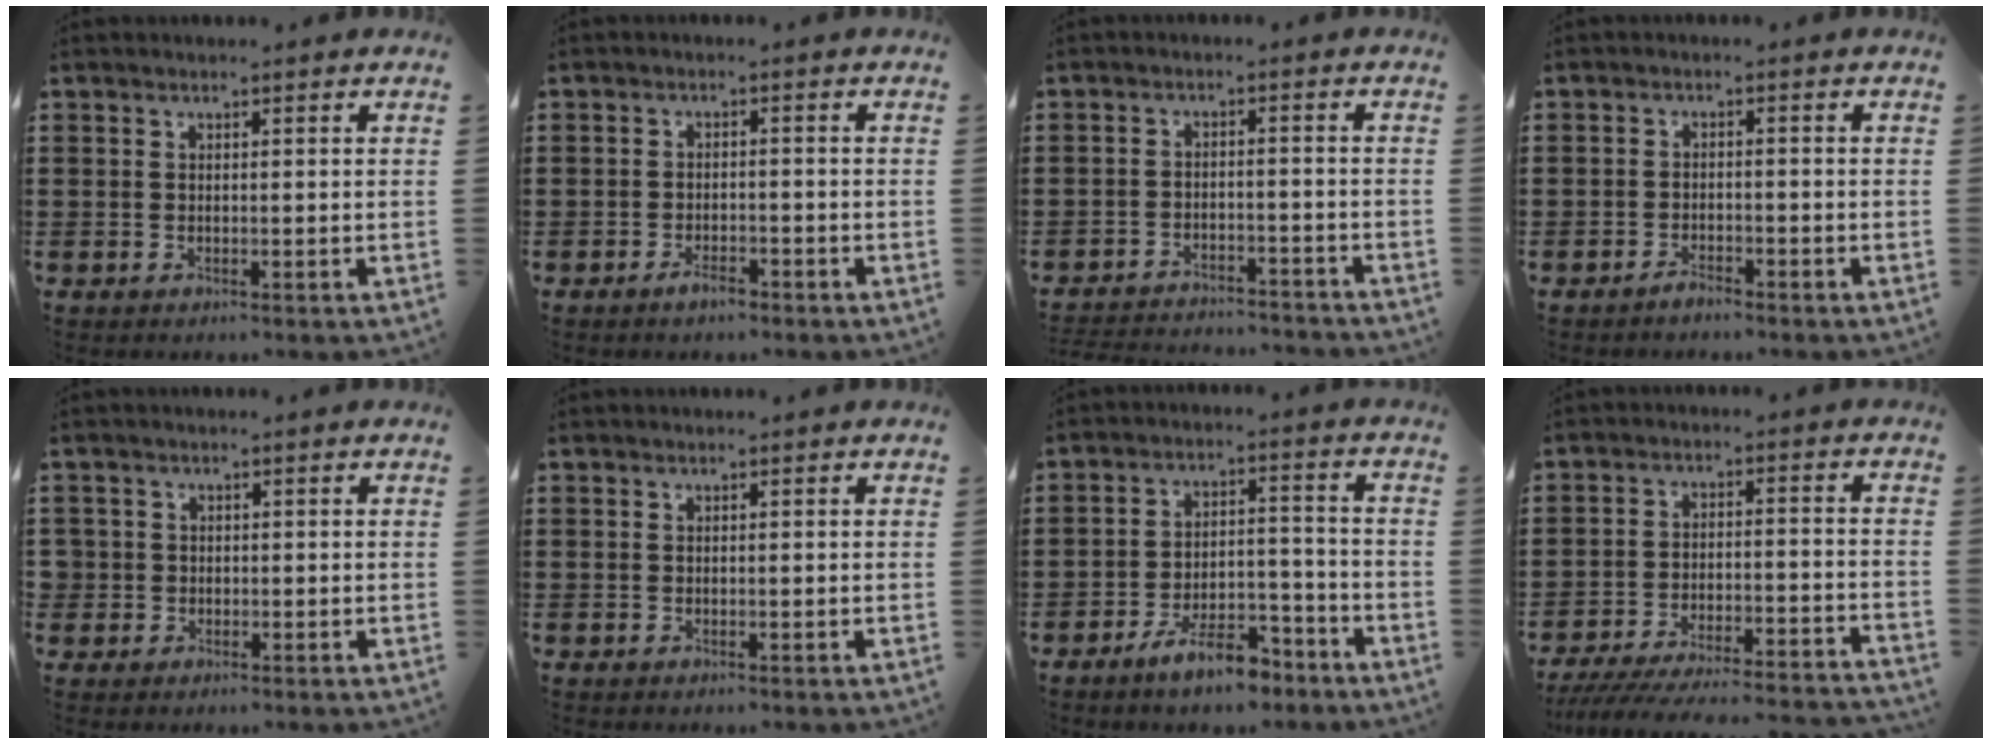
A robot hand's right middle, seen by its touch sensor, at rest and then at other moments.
{"total": 2.1, "force": [-1.7, 0.6, 1.1], "torque": [-0.019, 0.000, -0.031]}
{"total": 3.4, "force": [-3.4, 0.1, 0.2], "torque": [-0.007, 0.003, -0.072]}
{"total": 1.8, "force": [-1.7, 0.4, 0.4], "torque": [-0.010, 0.001, -0.034]}
{"total": 1.6, "force": [-0.1, 1.6, 0.2], "torque": [-0.010, 0.006, -0.007]}
{"total": 0.0}
{"total": 7.7, "force": [-6.1, 2.1, 4.1], "torque": [-0.079, 0.008, -0.116]}
{"total": 6.3, "force": [-6.0, 0.0, 1.9], "torque": [-0.038, -0.006, -0.118]}